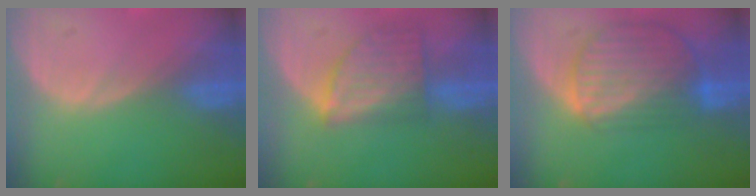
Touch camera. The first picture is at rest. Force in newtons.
{"total": 7.1, "press": 6.6, "slide": 2.6}
{"total": 9.7, "press": 8.2, "slide": 5.2}